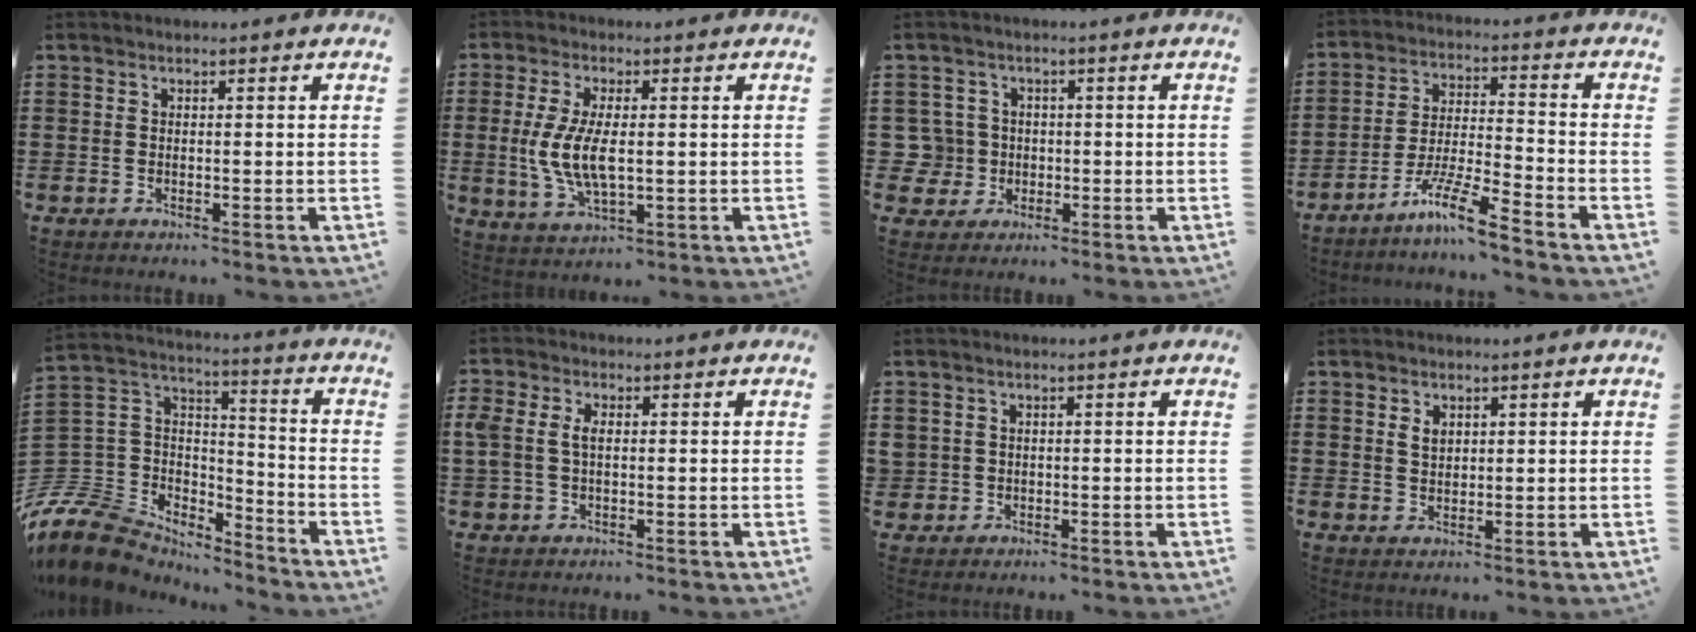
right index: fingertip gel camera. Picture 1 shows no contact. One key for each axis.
{"total": 7.4, "fx": 0.0, "fy": 2.9, "fz": 6.8, "tx": -0.153, "ty": -0.004, "tz": -0.005}
{"total": 4.3, "fx": -0.3, "fy": 4.2, "fz": 0.7, "tx": -0.047, "ty": 0.007, "tz": -0.011}
{"total": 8.6, "fx": -6.7, "fy": -0.2, "fz": 5.4, "tx": -0.115, "ty": -0.009, "tz": -0.131}
{"total": 10.6, "fx": -8.5, "fy": 5.8, "fz": 2.7, "tx": -0.103, "ty": 0.005, "tz": -0.171}
{"total": 3.1, "fx": 0.4, "fy": 1.9, "fz": 2.4, "tx": -0.067, "ty": 0.004, "tz": 0.001}
{"total": 1.2, "fx": 0.1, "fy": 1.2, "fz": 0.0, "tx": -0.004, "ty": 0.006, "tz": 0.001}
{"total": 1.8, "fx": 1.0, "fy": 1.1, "fz": 1.0, "tx": -0.023, "ty": 0.002, "tz": 0.019}